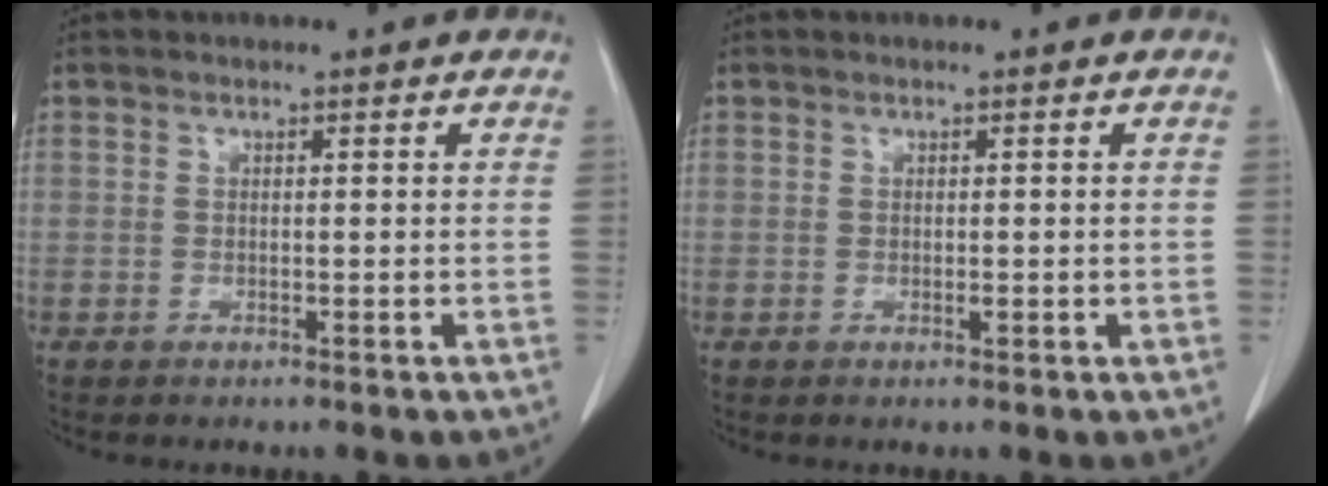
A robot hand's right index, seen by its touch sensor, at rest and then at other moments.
{"total": 0.9, "force": [-0.1, 0.5, 0.7], "torque": [-0.009, 0.000, 0.000]}